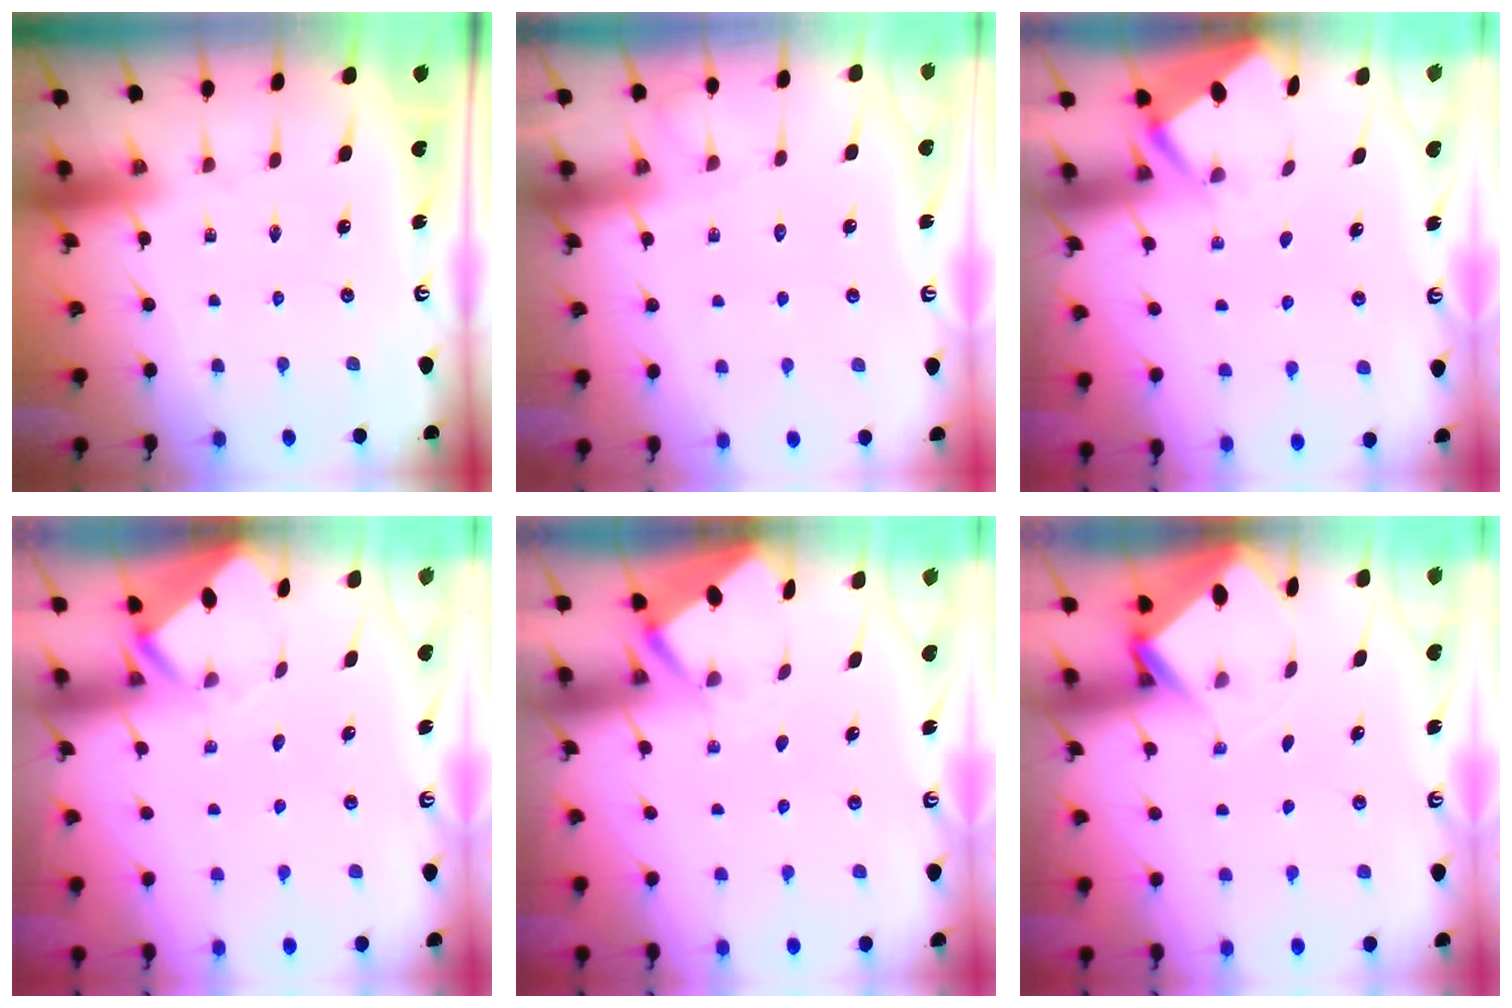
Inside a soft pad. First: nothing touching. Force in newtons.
{"total": 6.2, "press": 6.1, "slide": 0.8}
{"total": 2.6, "press": 2.6, "slide": 0.3}
{"total": 3.2, "press": 3.2, "slide": 0.3}
{"total": 2.6, "press": 2.6, "slide": 0.3}
{"total": 2.9, "press": 2.9, "slide": 0.2}